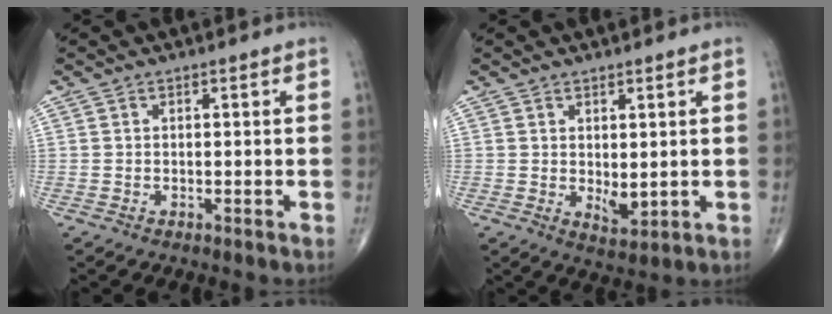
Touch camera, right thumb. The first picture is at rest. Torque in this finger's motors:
{"motor_torque": [-0.02, -0.02, 0.38, 0.18, 0.02]}